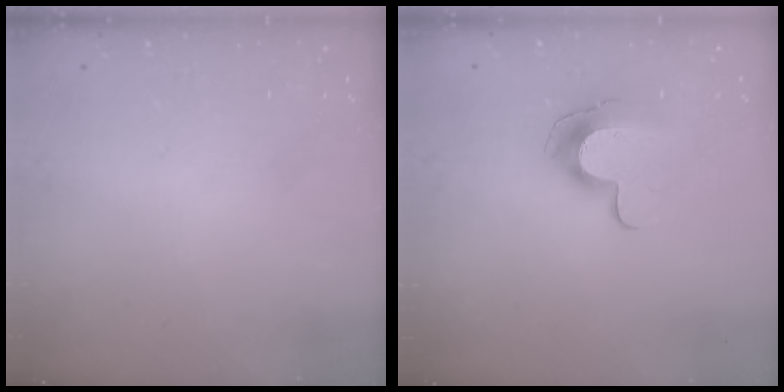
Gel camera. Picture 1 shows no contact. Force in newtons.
{"total": 10.7, "press": 10.7, "slide": 0.5}